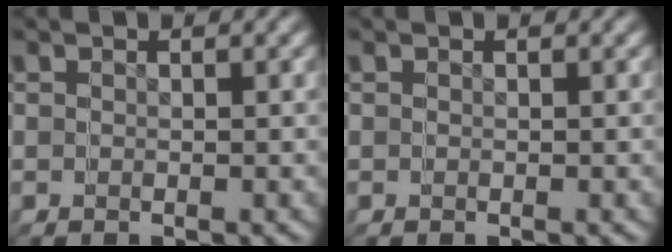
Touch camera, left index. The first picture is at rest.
{"total": 0.0}